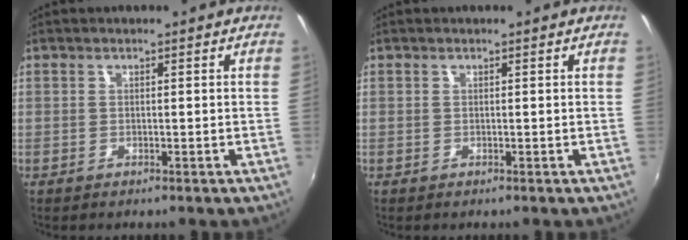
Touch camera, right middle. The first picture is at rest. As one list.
[{"total": 0.0}]